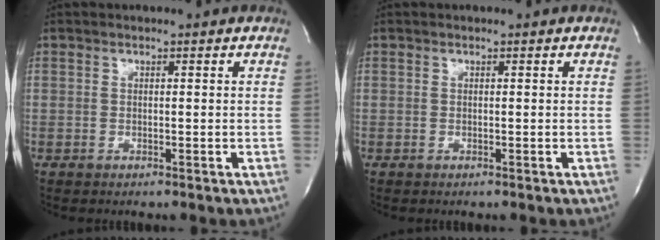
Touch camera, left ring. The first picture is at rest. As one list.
[{"total": 0.0}]